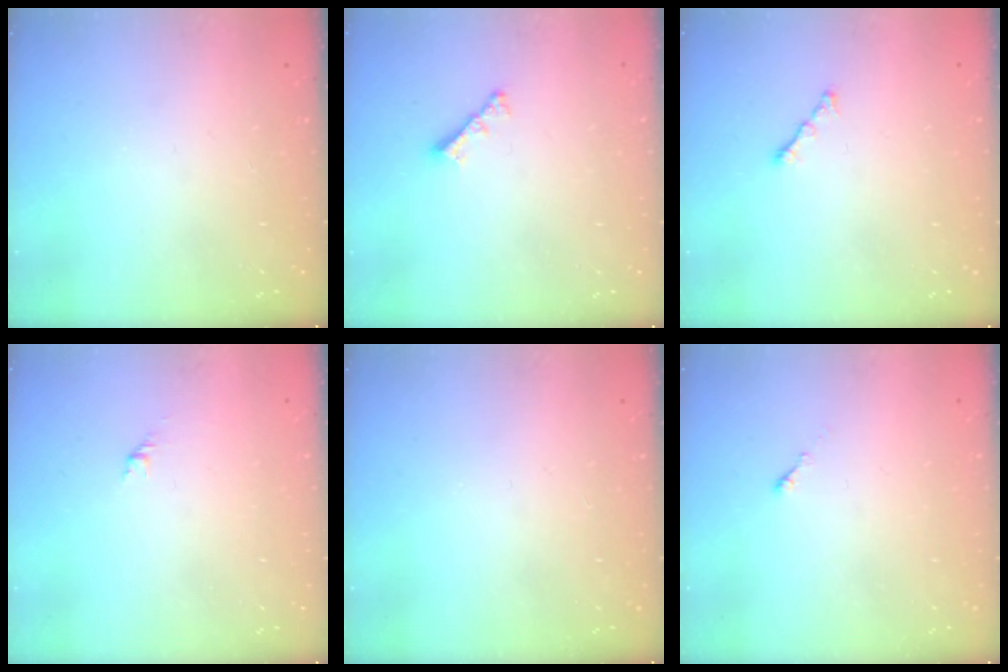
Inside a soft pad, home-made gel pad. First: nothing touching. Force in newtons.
{"total": 3.2, "press": 3.2, "slide": 0.7}
{"total": 1.7, "press": 1.6, "slide": 0.6}
{"total": 1.7, "press": 1.6, "slide": 0.7}
{"total": 0.0}
{"total": 0.0}